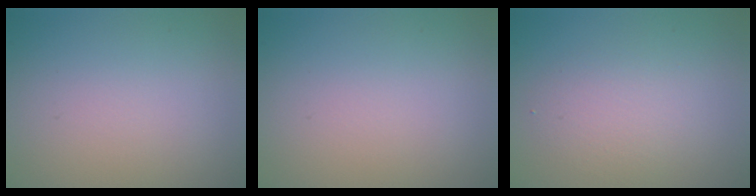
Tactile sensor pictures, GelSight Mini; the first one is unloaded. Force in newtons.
{"total": 0.0}
{"total": 2.4, "press": 2.4, "slide": 0.3}